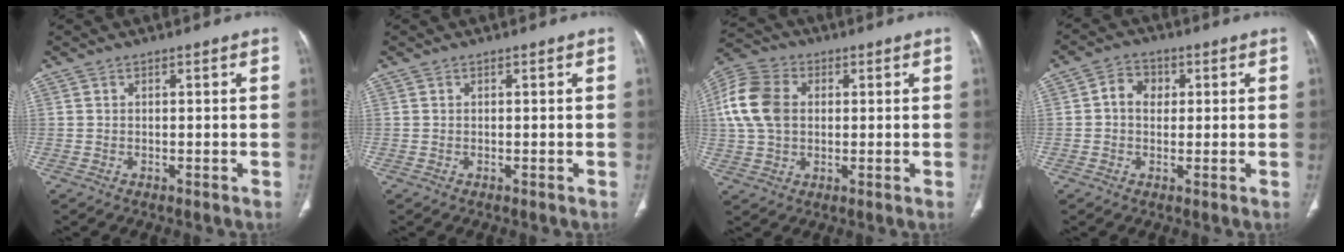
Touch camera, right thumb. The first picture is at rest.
{"total": 0.0}
{"total": 11.6, "force": [1.6, 8.4, 7.8], "torque": [-0.157, 0.017, 0.027]}
{"total": 4.6, "force": [0.6, 3.7, 2.6], "torque": [-0.025, 0.012, 0.004]}